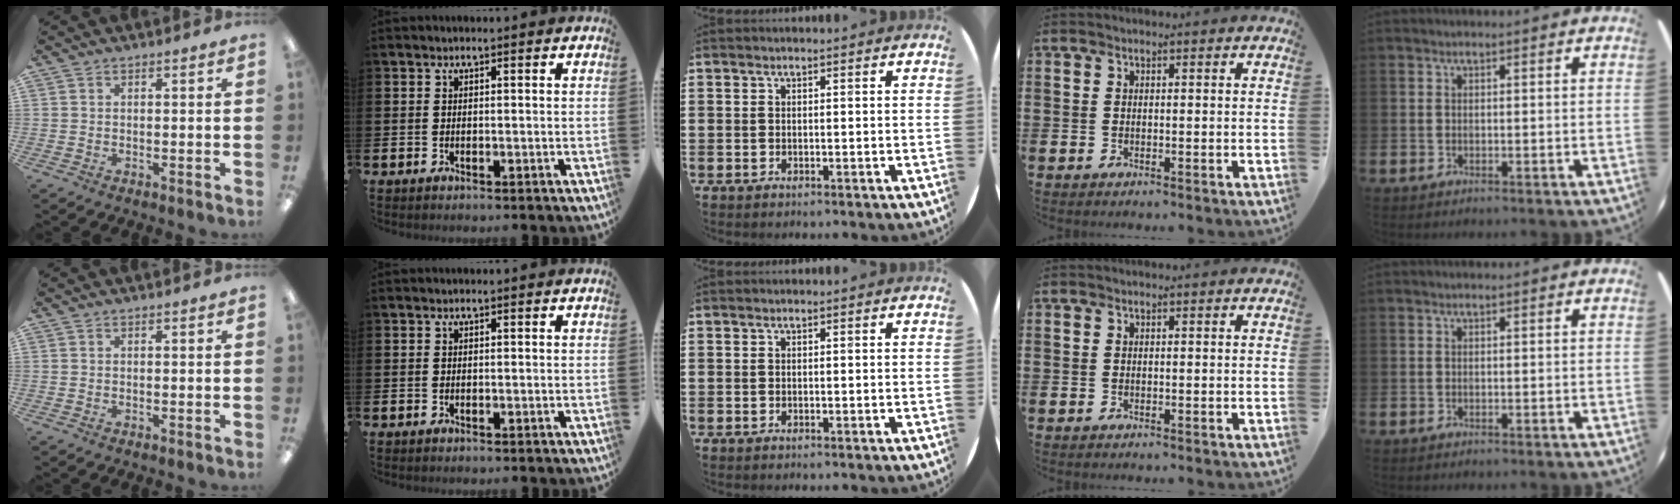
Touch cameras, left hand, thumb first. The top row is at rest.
{}